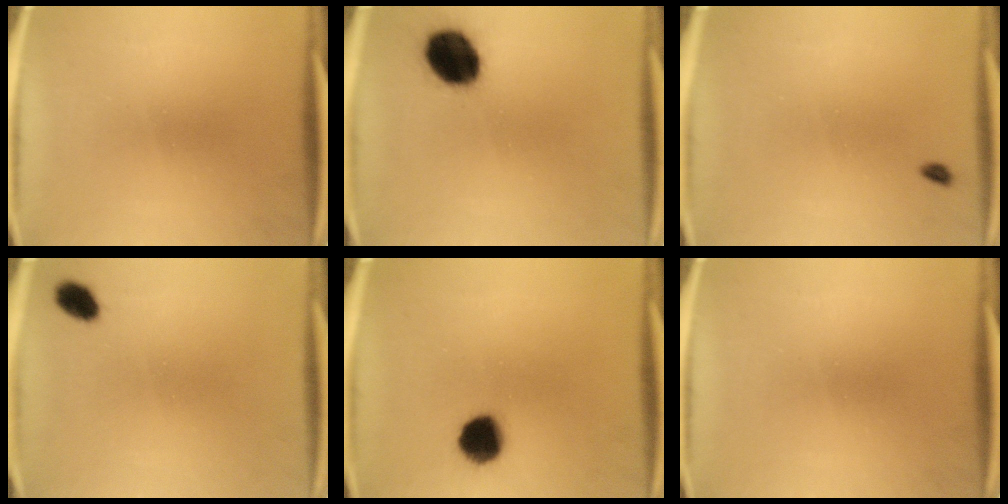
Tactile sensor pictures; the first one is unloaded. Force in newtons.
{"total": 13.1}
{"total": 1.1}
{"total": 3.6}
{"total": 8.7}
{"total": 0.0}